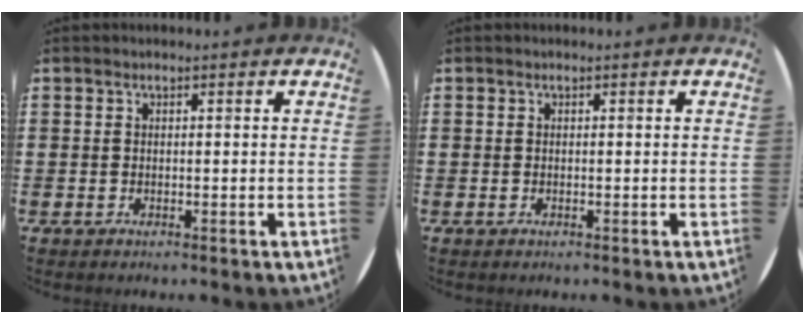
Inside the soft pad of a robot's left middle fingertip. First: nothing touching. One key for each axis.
{"total": 0.0}